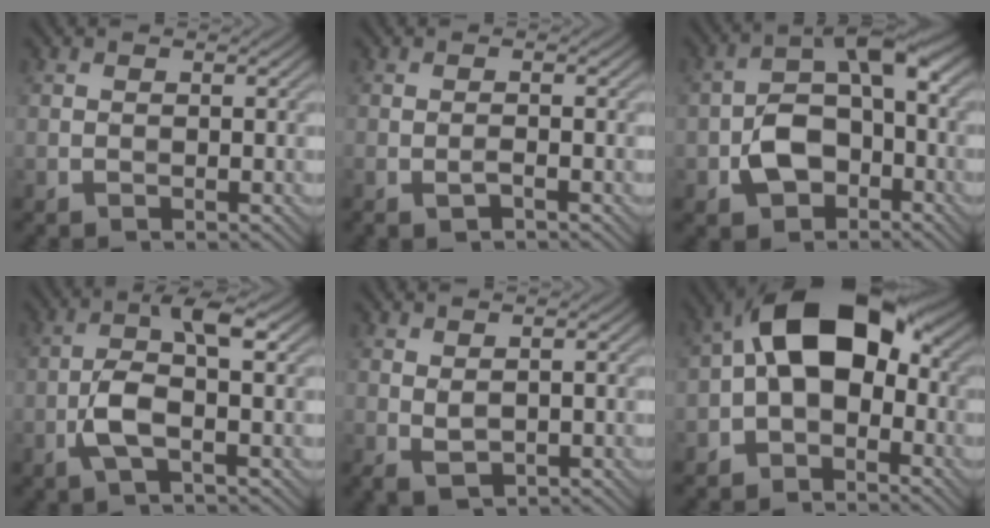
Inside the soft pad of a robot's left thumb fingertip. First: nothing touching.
{"total": 1.3, "force": [-0.6, 0.1, 1.1], "torque": [-0.025, 0.002, -0.014]}
{"total": 8.5, "force": [-2.8, 5.4, 6.0], "torque": [-0.103, 0.001, -0.061]}
{"total": 5.8, "force": [-1.0, 1.7, 5.4], "torque": [-0.115, 0.011, -0.027]}
{"total": 1.5, "force": [0.6, 0.6, 1.3], "torque": [-0.033, -0.003, 0.017]}
{"total": 12.2, "force": [-0.4, 7.5, 9.6], "torque": [-0.155, 0.029, -0.029]}